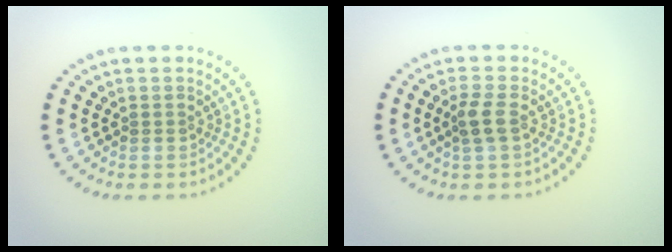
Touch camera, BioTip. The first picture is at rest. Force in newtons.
{"total": 1.7, "press": 1.6, "slide": 0.6}